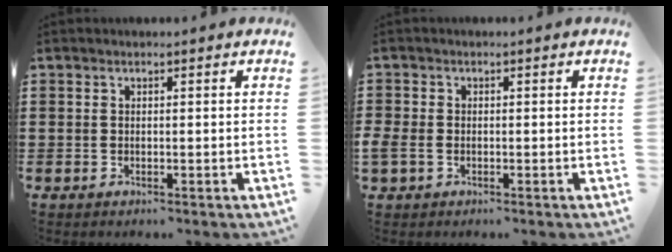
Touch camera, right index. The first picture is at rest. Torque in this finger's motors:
{"motor_torque": [0.62, 0.64, 0.12, 0.06]}